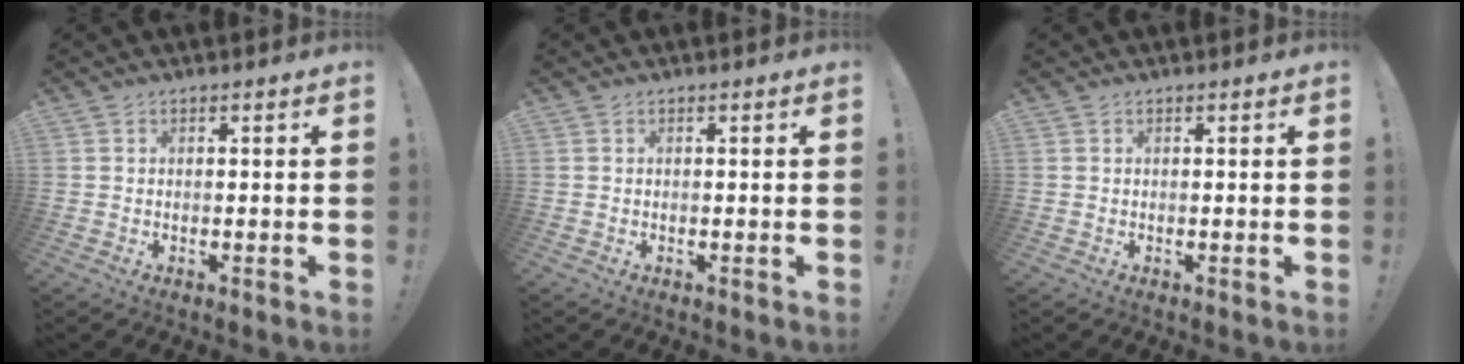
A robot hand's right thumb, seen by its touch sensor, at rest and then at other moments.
{"total": 0.0}
{"total": 0.0}